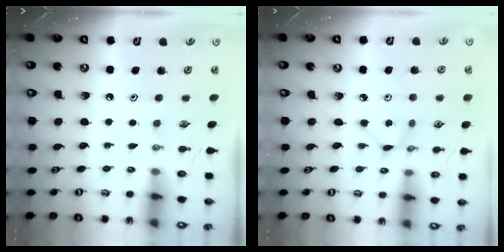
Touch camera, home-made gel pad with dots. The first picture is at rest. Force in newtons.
{"total": 1.7, "press": 1.6, "slide": 0.2}